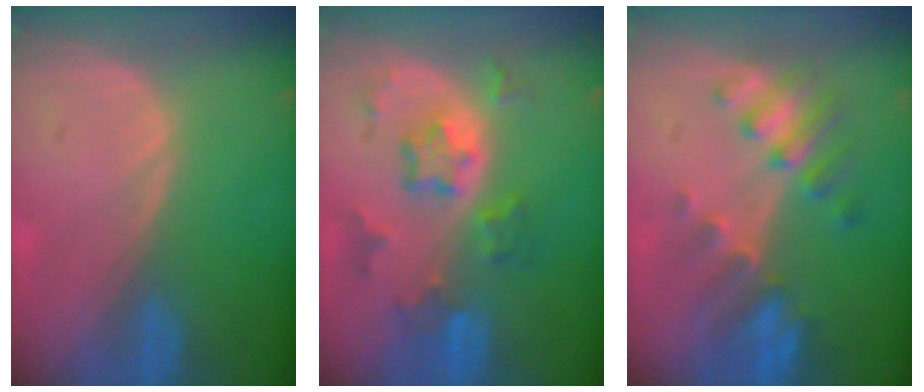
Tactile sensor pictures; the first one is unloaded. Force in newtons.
{"total": 7.3, "press": 6.5, "slide": 3.2}
{"total": 7.7, "press": 6.8, "slide": 3.5}